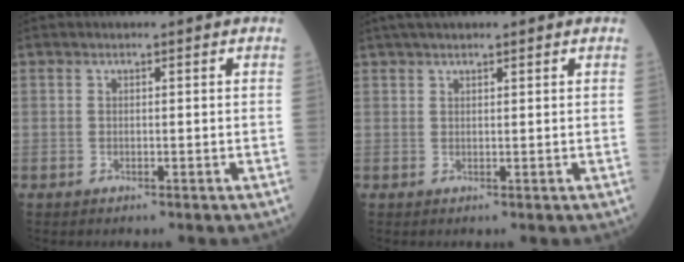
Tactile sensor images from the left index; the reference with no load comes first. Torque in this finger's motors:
{"motor_torque": [0.40, -0.43, 0.05, 0.02]}